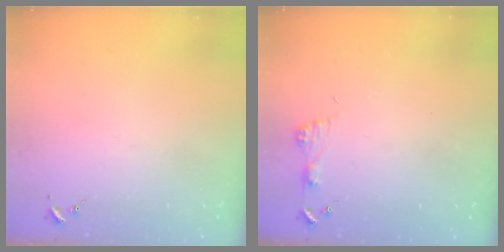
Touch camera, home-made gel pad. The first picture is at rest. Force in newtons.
{"total": 5.4, "press": 5.4, "slide": 0.3}